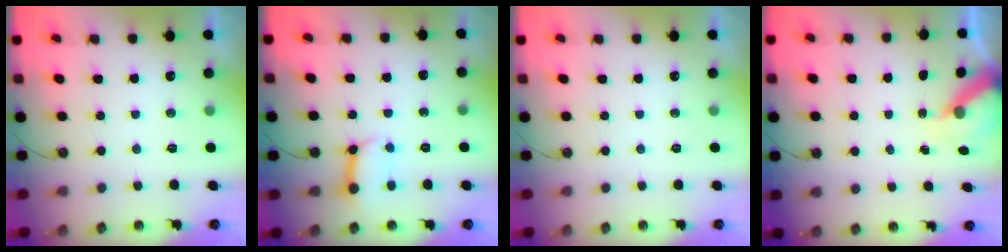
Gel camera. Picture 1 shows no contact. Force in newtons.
{"total": 8.5, "press": 8.4, "slide": 1.1}
{"total": 0.0}
{"total": 5.9, "press": 5.9, "slide": 0.6}